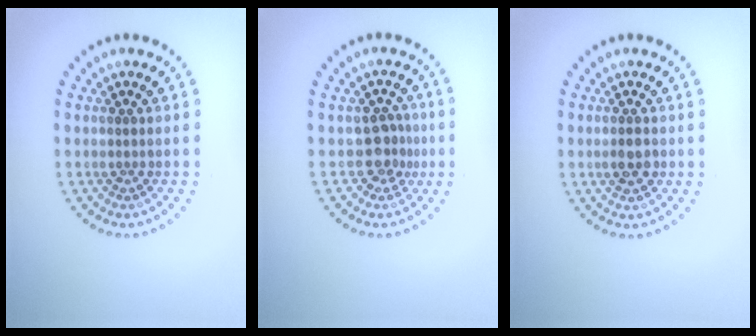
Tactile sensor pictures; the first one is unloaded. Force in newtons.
{"total": 2.3, "press": 1.9, "slide": 1.3}
{"total": 1.7, "press": 1.7, "slide": 0.2}